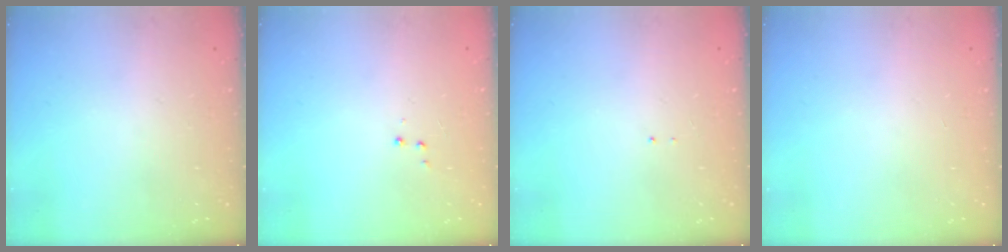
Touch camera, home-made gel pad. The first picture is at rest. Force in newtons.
{"total": 3.3, "press": 3.3, "slide": 0.7}
{"total": 0.6, "press": 0.6, "slide": 0.1}
{"total": 0.0}